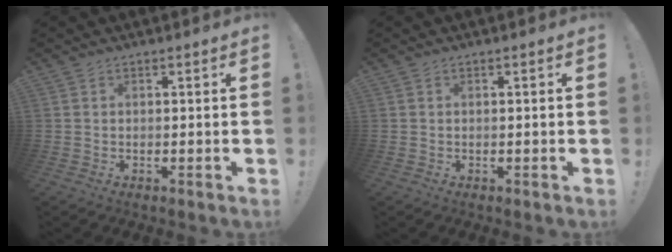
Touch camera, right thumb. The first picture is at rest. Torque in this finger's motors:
{"motor_torque": [-0.23, -0.11, -0.06, 0.19, 0.00]}